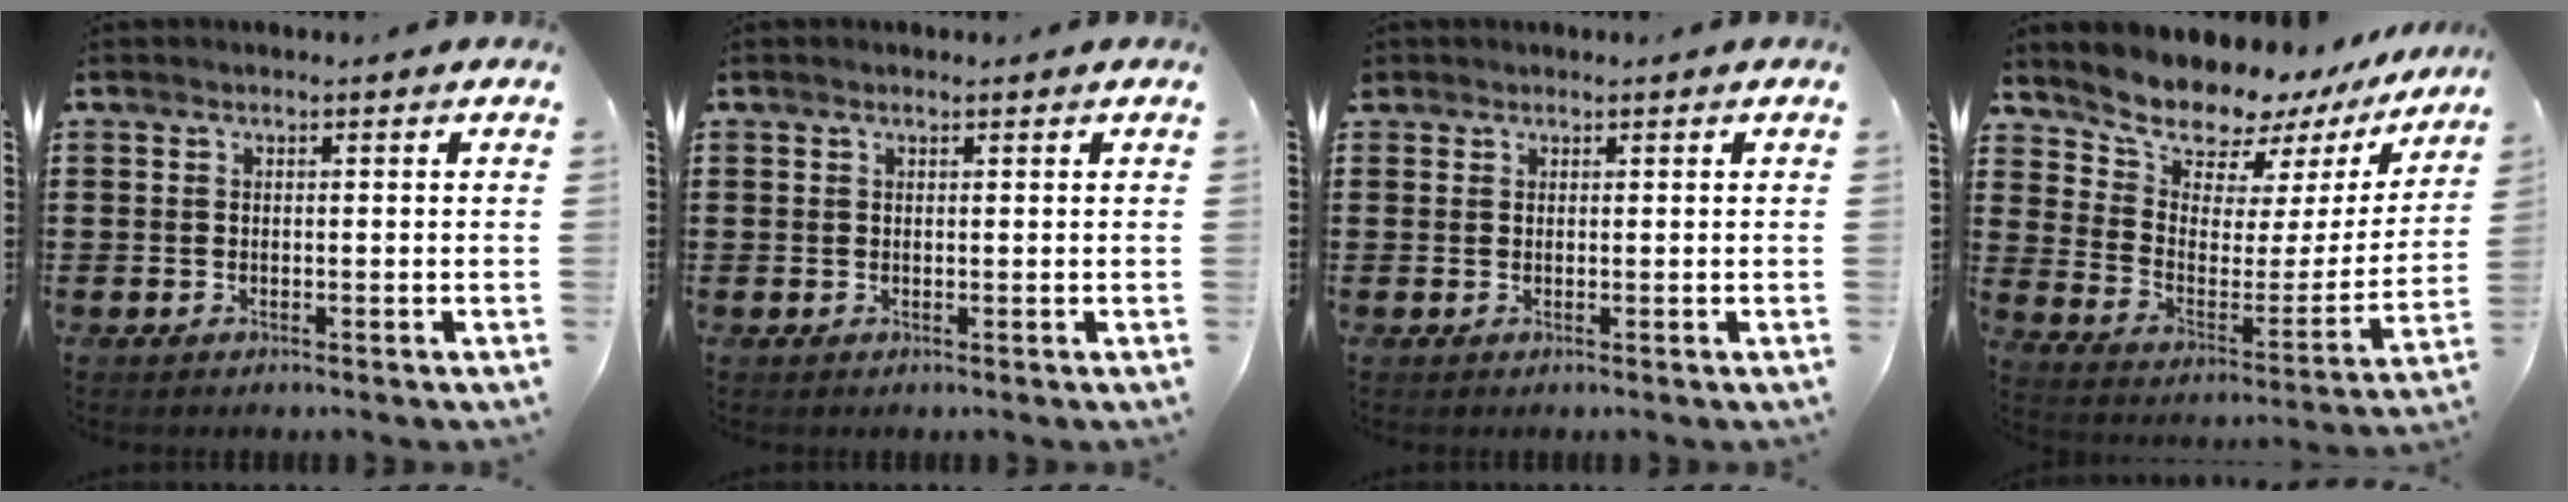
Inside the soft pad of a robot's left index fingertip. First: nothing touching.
{"total": 0.6, "force": [0.4, 0.1, 0.3], "torque": [-0.007, 0.001, 0.008]}
{"total": 0.9, "force": [0.7, 0.6, 0.1], "torque": [-0.003, 0.003, 0.015]}
{"total": 9.3, "force": [8.9, 2.2, 1.7], "torque": [-0.063, -0.081, 0.152]}